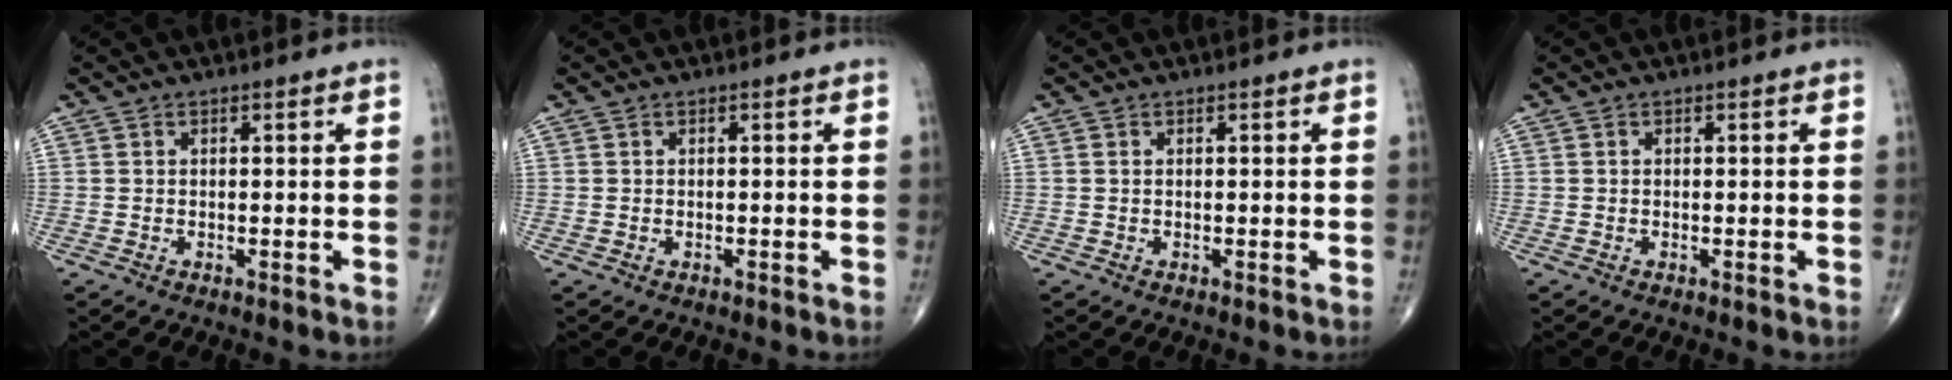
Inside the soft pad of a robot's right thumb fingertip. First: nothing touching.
{"total": 0.0}
{"total": 0.0}
{"total": 0.0}